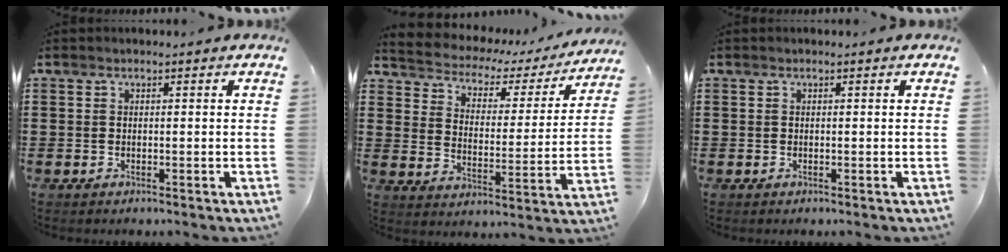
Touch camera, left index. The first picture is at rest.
{"total": 2.7, "force": [2.2, 1.5, 0.5], "torque": [-0.030, -0.019, 0.026]}
{"total": 0.0}